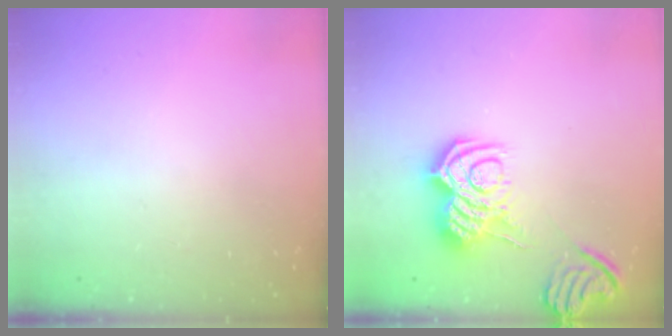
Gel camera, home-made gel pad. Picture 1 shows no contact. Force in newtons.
{"total": 11.4, "press": 11.4, "slide": 0.6}